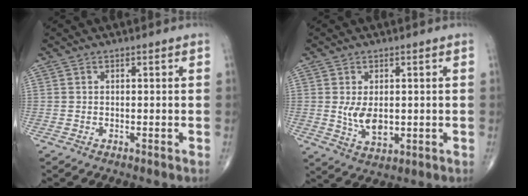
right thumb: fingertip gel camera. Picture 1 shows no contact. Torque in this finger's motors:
{"motor_torque": [0.67, 0.87, 0.23, 0.14, 0.10]}